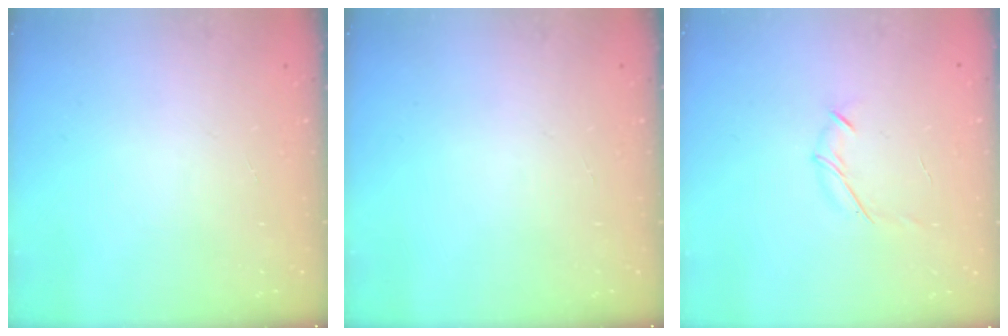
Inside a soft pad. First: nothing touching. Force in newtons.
{"total": 0.0}
{"total": 5.3, "press": 5.1, "slide": 1.1}